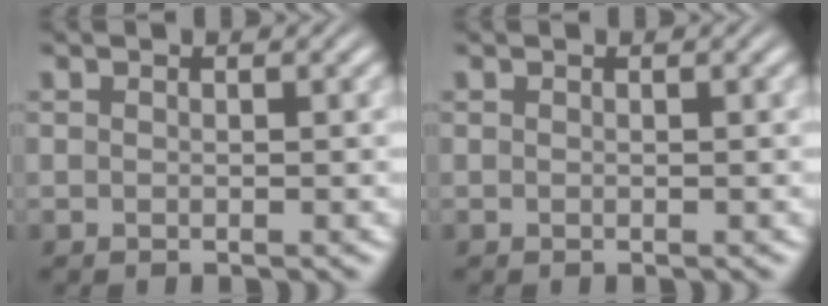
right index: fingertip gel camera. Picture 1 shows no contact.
{"total": 0.0}